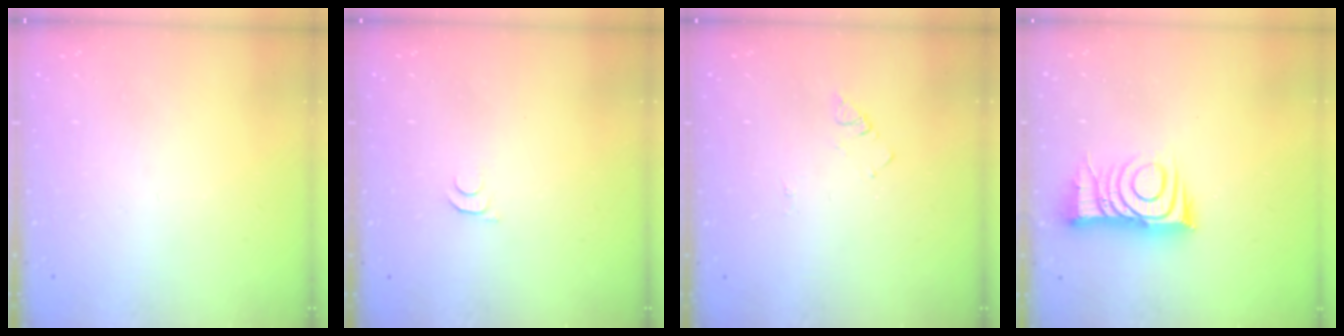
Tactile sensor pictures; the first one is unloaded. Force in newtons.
{"total": 5.2, "press": 5.2, "slide": 0.6}
{"total": 3.4, "press": 3.4, "slide": 0.4}
{"total": 9.7, "press": 9.6, "slide": 1.0}